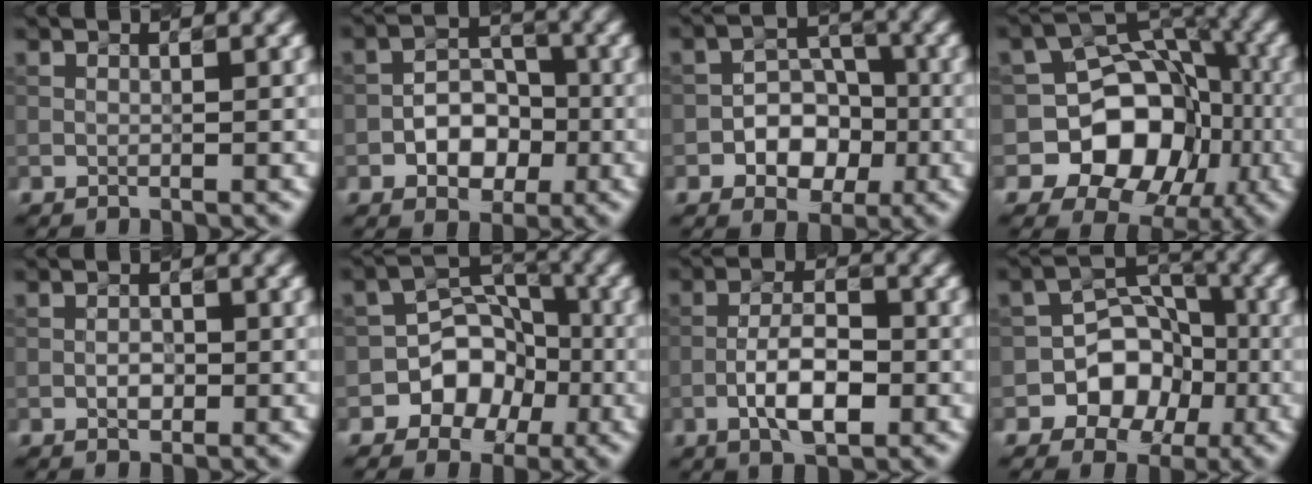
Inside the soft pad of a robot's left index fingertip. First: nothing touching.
{"total": 3.8, "force": [-1.6, 2.6, 2.2], "torque": [-0.028, 0.007, -0.019]}
{"total": 4.2, "force": [-1.7, 3.1, 2.2], "torque": [-0.017, 0.006, -0.023]}
{"total": 10.0, "force": [-3.2, 8.2, 4.6], "torque": [-0.051, 0.016, -0.075]}
{"total": 0.9, "force": [-0.5, 0.6, 0.5], "torque": [-0.010, 0.004, -0.002]}
{"total": 5.1, "force": [-2.5, 4.1, 1.8], "torque": [0.003, 0.018, -0.043]}
{"total": 4.5, "force": [-1.9, 1.7, 3.7], "torque": [-0.066, 0.006, -0.029]}
{"total": 5.4, "force": [-2.3, 4.3, 2.3], "torque": [-0.013, 0.007, -0.033]}